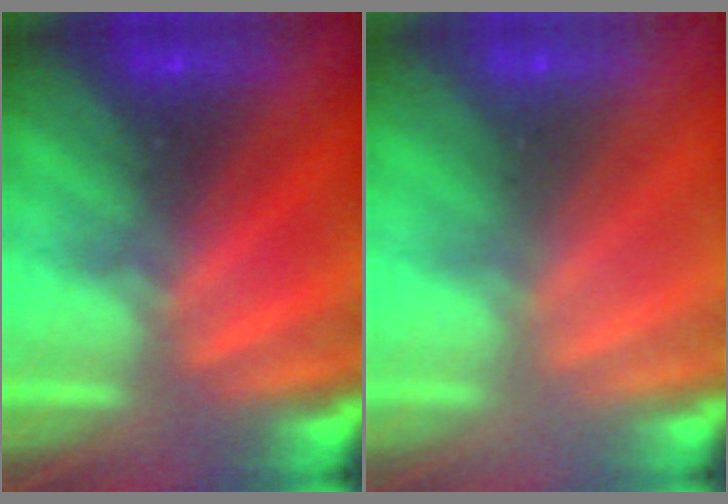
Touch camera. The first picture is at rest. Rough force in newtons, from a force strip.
{"total": 3.4}